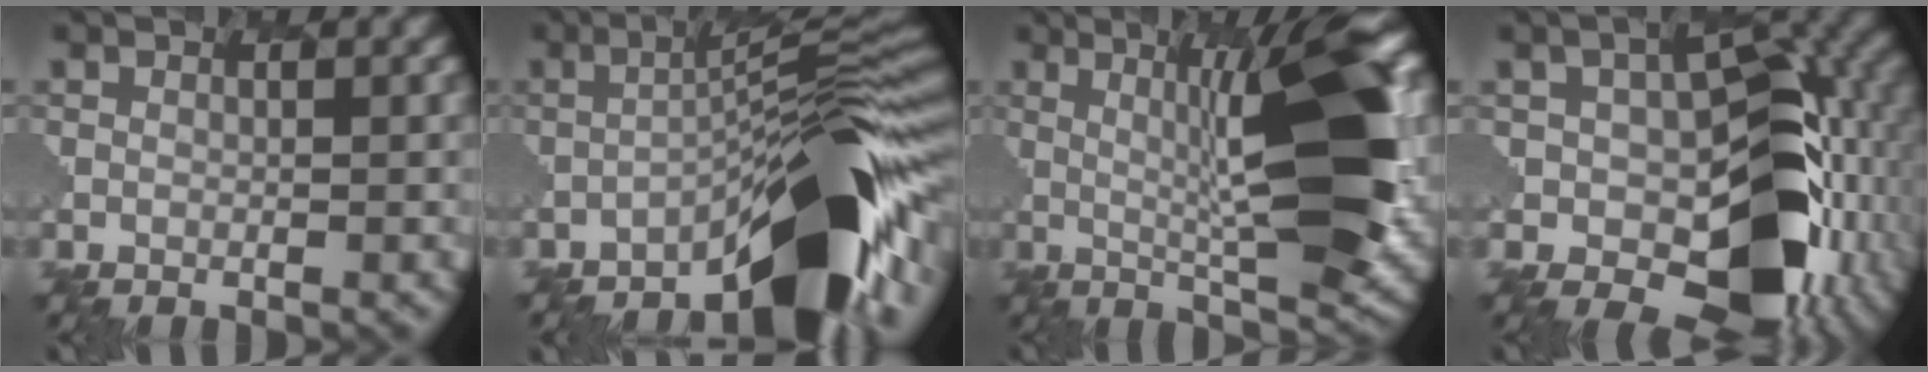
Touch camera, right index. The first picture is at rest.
{"total": 9.1, "force": [-6.1, 1.1, 6.7], "torque": [-0.122, 0.012, -0.117]}
{"total": 8.0, "force": [1.6, 0.8, 7.8], "torque": [-0.138, 0.010, 0.011]}
{"total": 12.9, "force": [-2.0, 9.1, 9.0], "torque": [-0.142, -0.022, -0.028]}